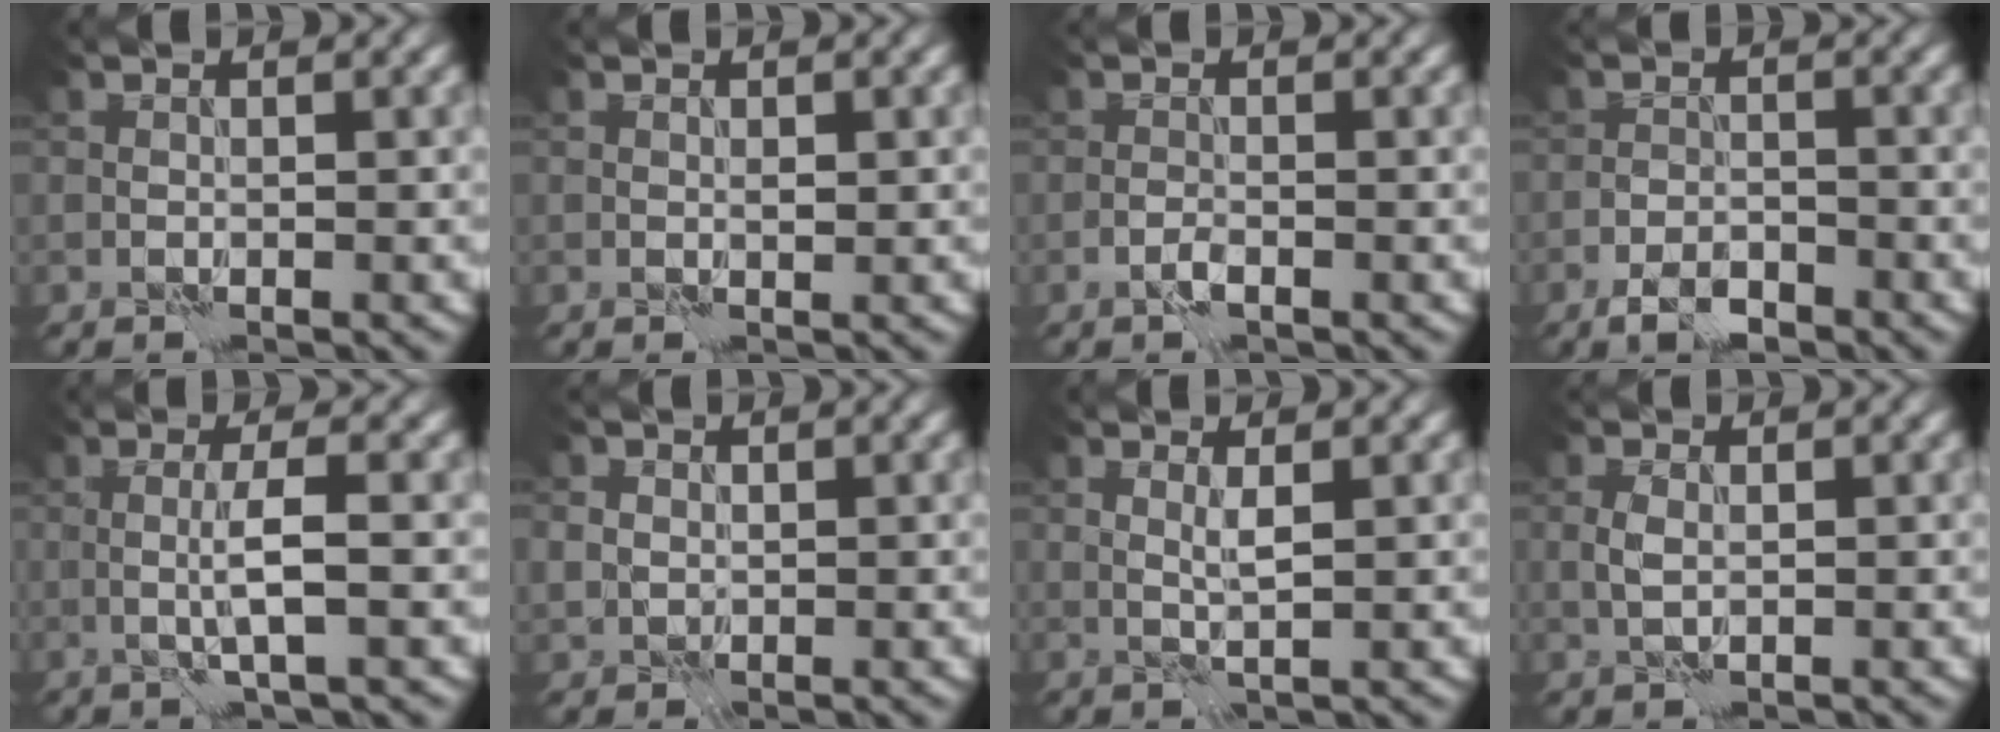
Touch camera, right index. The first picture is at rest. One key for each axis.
{"total": 0.7, "fx": 0.2, "fy": 0.4, "fz": 0.6, "tx": -0.009, "ty": -0.001, "tz": 0.004}
{"total": 0.9, "fx": -0.7, "fy": 0.1, "fz": 0.6, "tx": -0.013, "ty": 0.004, "tz": -0.016}
{"total": 2.8, "fx": -2.1, "fy": 1.0, "fz": 1.5, "tx": -0.025, "ty": 0.002, "tz": -0.041}
{"total": 2.7, "fx": 0.1, "fy": 0.1, "fz": 2.7, "tx": -0.052, "ty": 0.001, "tz": -0.001}
{"total": 1.3, "fx": 0.2, "fy": 1.3, "fz": 0.4, "tx": -0.008, "ty": -0.001, "tz": 0.003}
{"total": 1.2, "fx": 0.5, "fy": -0.1, "fz": 1.1, "tx": -0.024, "ty": 0.001, "tz": 0.008}
{"total": 1.2, "fx": 0.2, "fy": 0.7, "fz": 1.0, "tx": -0.025, "ty": 0.001, "tz": 0.004}